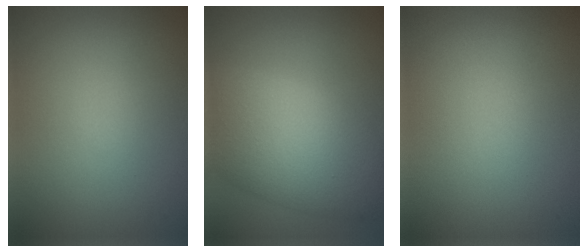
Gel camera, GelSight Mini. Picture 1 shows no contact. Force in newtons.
{"total": 8.9, "press": 8.9, "slide": 0.5}
{"total": 0.0}